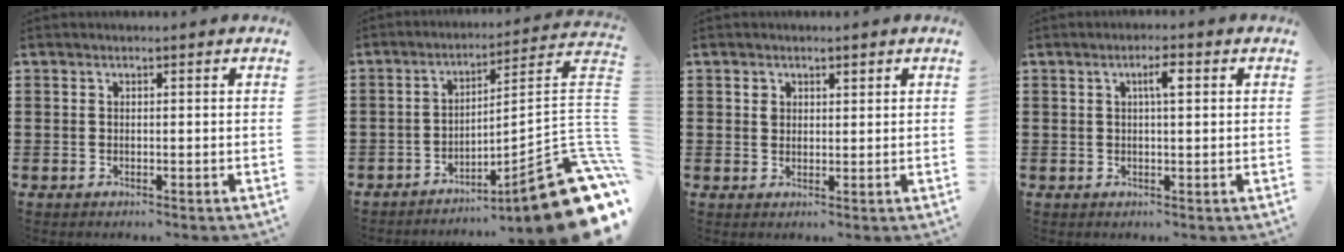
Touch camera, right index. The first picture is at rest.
{"total": 14.7, "force": [-8.0, 2.6, 12.1], "torque": [-0.155, 0.006, -0.134]}
{"total": 1.6, "force": [0.9, 1.2, 0.5], "torque": [-0.014, 0.005, 0.017]}
{"total": 2.8, "force": [0.8, 0.6, 2.6], "torque": [-0.045, 0.005, 0.008]}